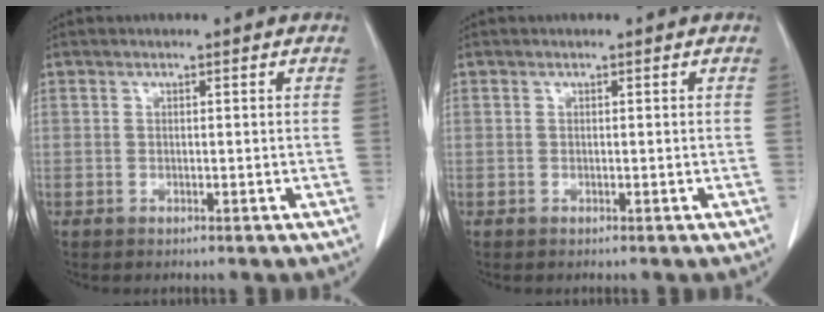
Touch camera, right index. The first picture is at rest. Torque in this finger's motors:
{"motor_torque": [0.00, 0.01, 0.00, 0.00]}